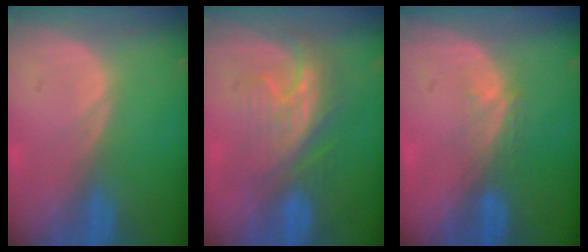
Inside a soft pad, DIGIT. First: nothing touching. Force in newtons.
{"total": 8.6, "press": 7.5, "slide": 4.3}
{"total": 2.9, "press": 2.4, "slide": 1.7}